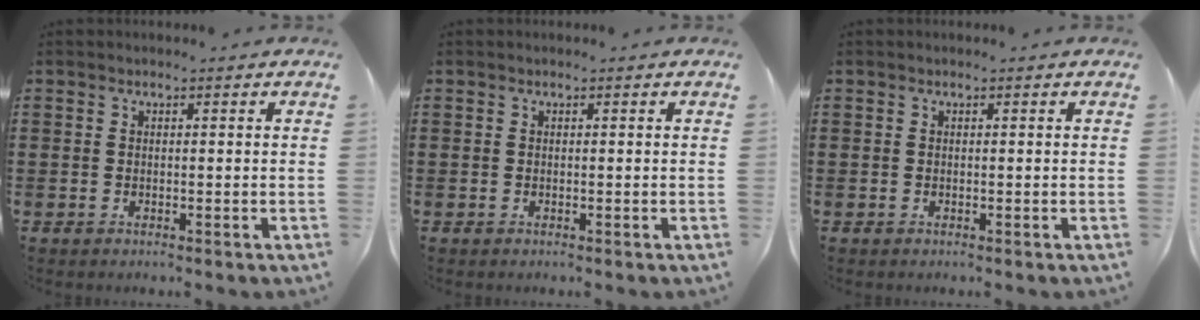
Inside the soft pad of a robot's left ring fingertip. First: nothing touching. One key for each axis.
{"total": 0.0}
{"total": 0.0}